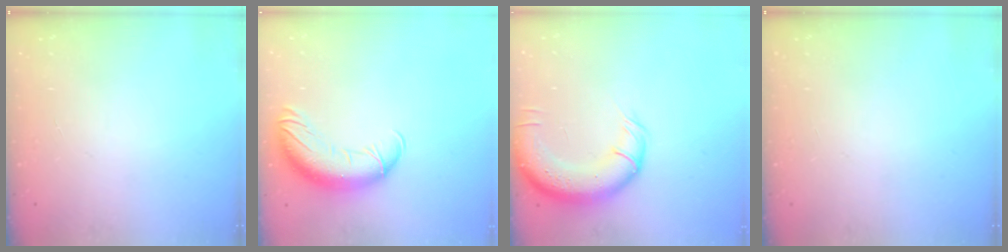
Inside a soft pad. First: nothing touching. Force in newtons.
{"total": 14.8, "press": 14.3, "slide": 3.6}
{"total": 13.7, "press": 13.3, "slide": 3.4}
{"total": 0.0}